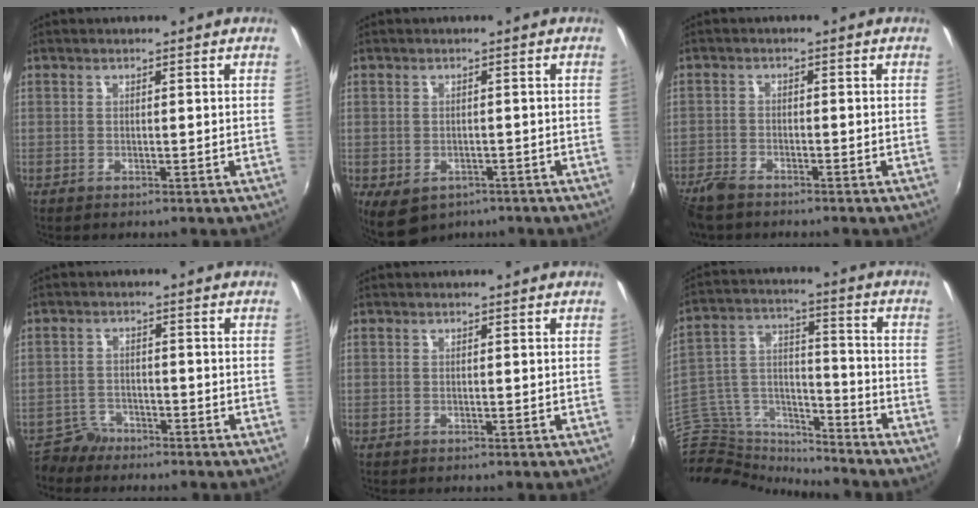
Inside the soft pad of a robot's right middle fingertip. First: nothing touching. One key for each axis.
{"total": 6.2, "fx": -3.2, "fy": 4.3, "fz": 3.2, "tx": -0.064, "ty": -0.024, "tz": -0.039}
{"total": 6.0, "fx": -5.1, "fy": 2.0, "fz": 2.5, "tx": -0.072, "ty": -0.021, "tz": -0.101}
{"total": 4.0, "fx": -3.5, "fy": 1.9, "fz": -0.2, "tx": -0.005, "ty": 0.008, "tz": -0.069}
{"total": 0.0}
{"total": 18.8, "fx": -16.3, "fy": 5.6, "fz": 7.3, "tx": -0.170, "ty": 0.002, "tz": -0.288}